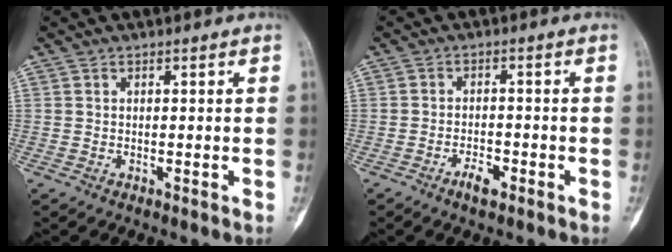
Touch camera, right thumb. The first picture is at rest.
{"total": 3.3, "force": [-2.1, 1.3, 2.1], "torque": [-0.034, 0.017, -0.039]}